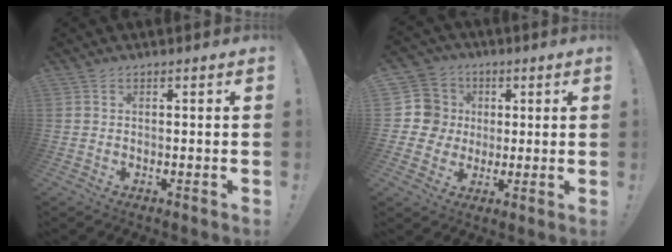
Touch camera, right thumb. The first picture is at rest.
{"total": 11.6, "force": [1.6, 11.0, 3.1], "torque": [-0.046, -0.004, 0.037]}